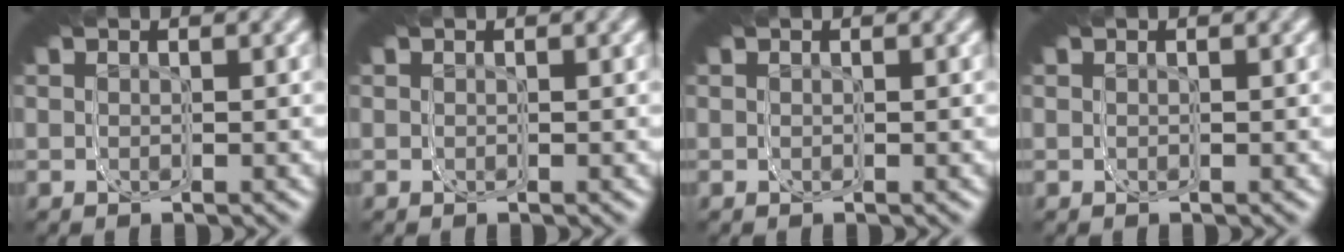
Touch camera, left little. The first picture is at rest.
{"total": 0.0}
{"total": 0.0}
{"total": 0.0}